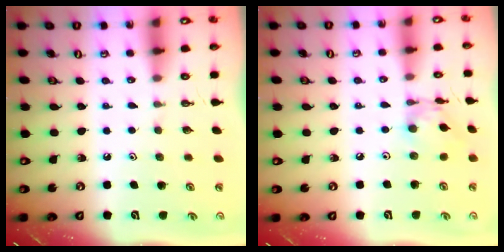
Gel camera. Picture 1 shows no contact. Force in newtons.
{"total": 7.5, "press": 7.5, "slide": 0.5}